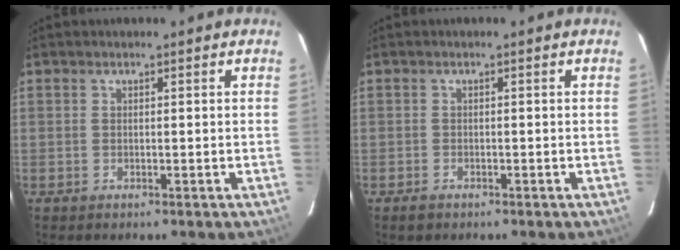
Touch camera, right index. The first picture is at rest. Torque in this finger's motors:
{"motor_torque": [0.14, -0.08, 0.08, 0.02]}